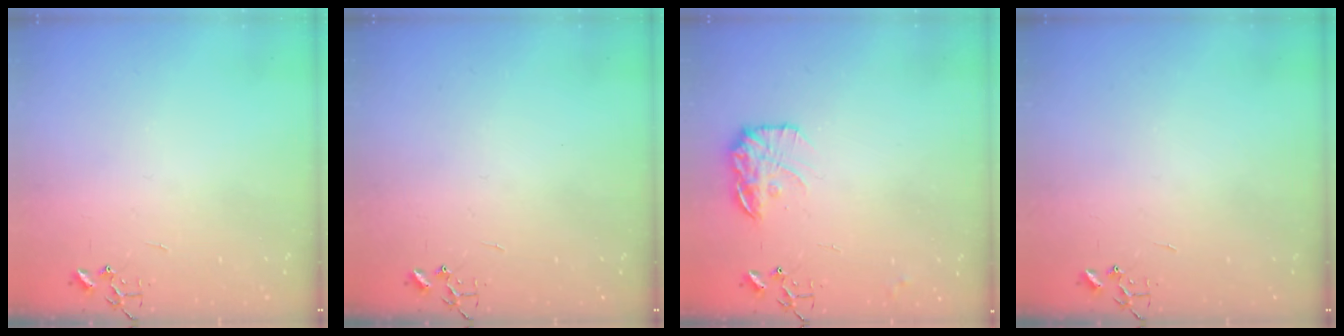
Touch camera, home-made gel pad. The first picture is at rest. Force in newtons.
{"total": 0.0}
{"total": 13.3, "press": 13.3, "slide": 0.8}
{"total": 0.0}